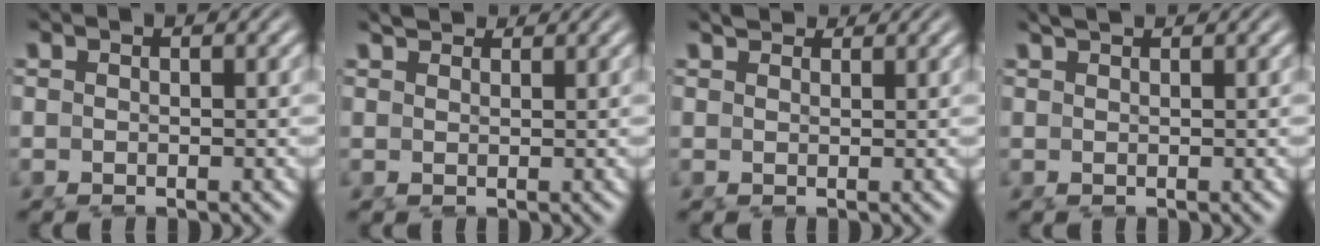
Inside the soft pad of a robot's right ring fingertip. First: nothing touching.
{"total": 2.3, "force": [2.3, -0.2, 0.4], "torque": [0.008, 0.005, 0.041]}
{"total": 2.1, "force": [2.1, -0.1, 0.3], "torque": [0.009, 0.004, 0.038]}
{"total": 1.4, "force": [1.3, -0.6, 0.2], "torque": [0.006, 0.005, 0.025]}